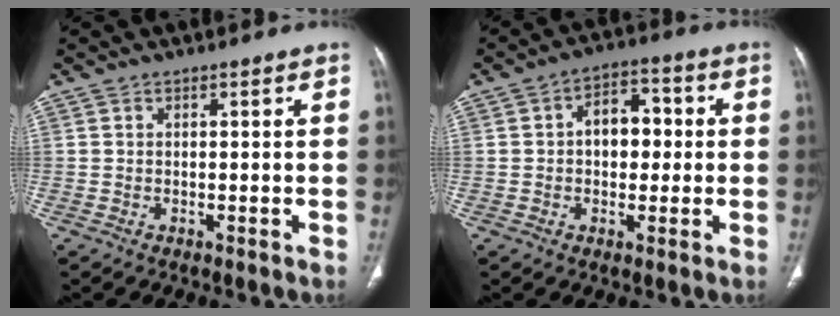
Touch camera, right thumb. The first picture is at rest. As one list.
[{"total": 8.5, "force": [0.6, 5.9, 6.1], "torque": [-0.060, 0.023, 0.003]}]